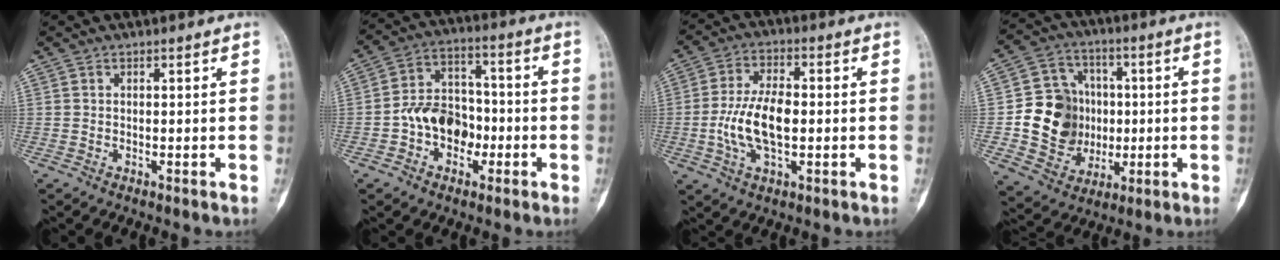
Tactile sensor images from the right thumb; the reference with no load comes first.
{"total": 11.2, "force": [-3.2, 8.5, 6.5], "torque": [-0.073, 0.050, -0.065]}
{"total": 11.2, "force": [-1.3, 5.6, 9.6], "torque": [-0.188, 0.014, -0.026]}
{"total": 15.2, "force": [-0.8, 13.2, 7.4], "torque": [-0.070, 0.019, -0.002]}